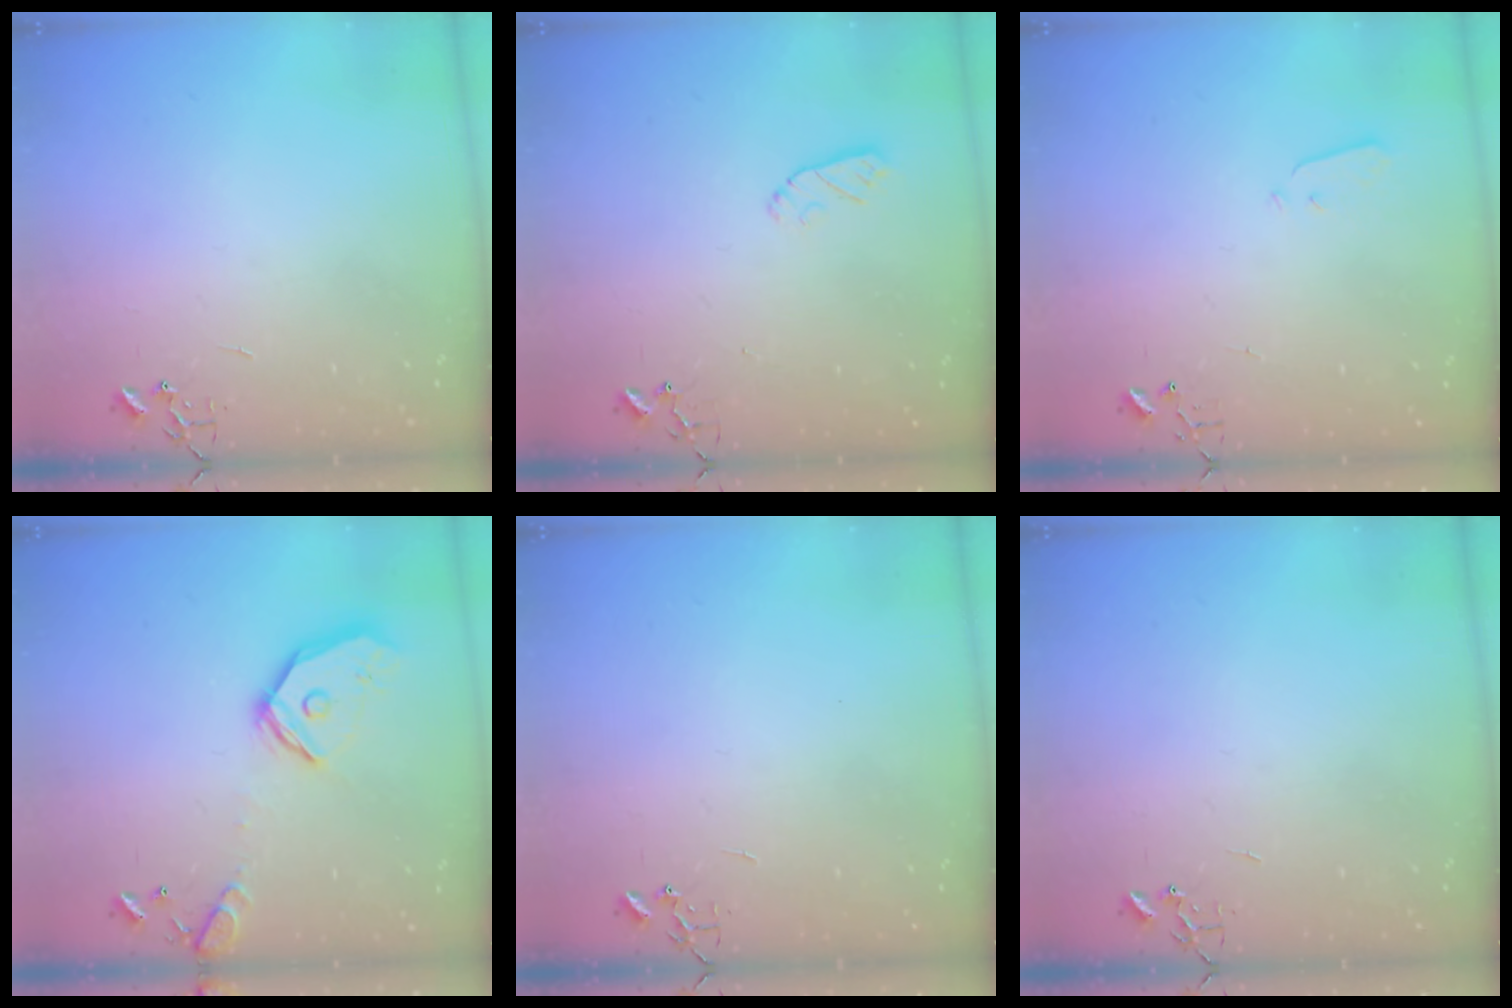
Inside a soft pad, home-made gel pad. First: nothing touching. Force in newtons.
{"total": 4.4, "press": 4.4, "slide": 0.6}
{"total": 2.2, "press": 2.1, "slide": 0.3}
{"total": 16.4, "press": 16.2, "slide": 2.5}
{"total": 0.0}
{"total": 0.0}